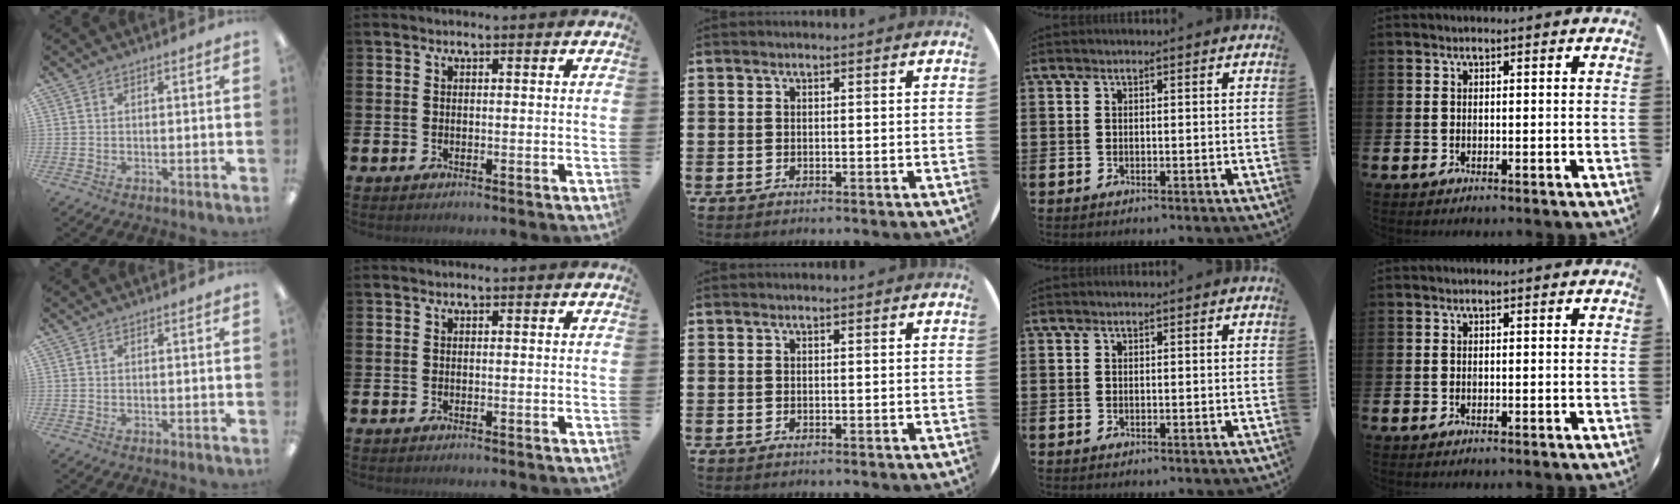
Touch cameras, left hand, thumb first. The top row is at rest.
{}